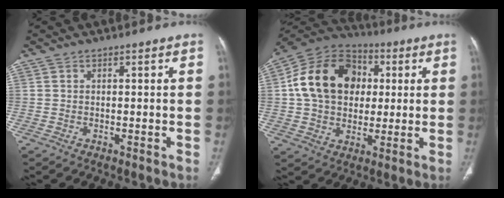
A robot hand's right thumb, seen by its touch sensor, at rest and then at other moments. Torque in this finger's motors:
{"motor_torque": [1.22, 2.99, 0.90, -0.48, 0.16]}